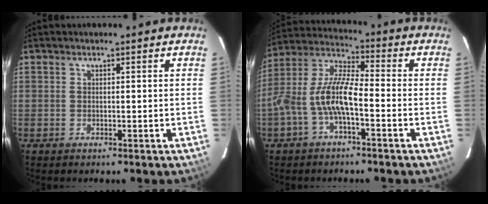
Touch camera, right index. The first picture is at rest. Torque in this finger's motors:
{"motor_torque": [0.52, -0.23, 0.51, 0.21]}